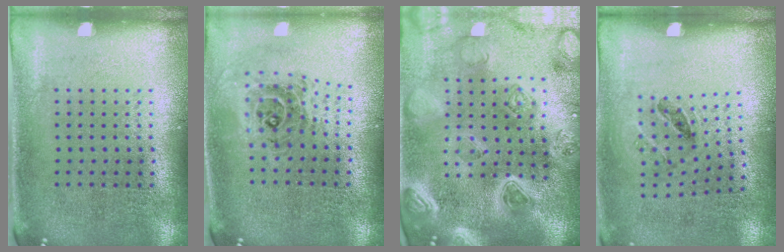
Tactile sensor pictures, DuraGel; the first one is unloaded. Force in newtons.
{"total": 1.0, "press": 0.9, "slide": 0.3}
{"total": 4.8, "press": 4.2, "slide": 2.5}
{"total": 1.3, "press": 0.8, "slide": 1.1}